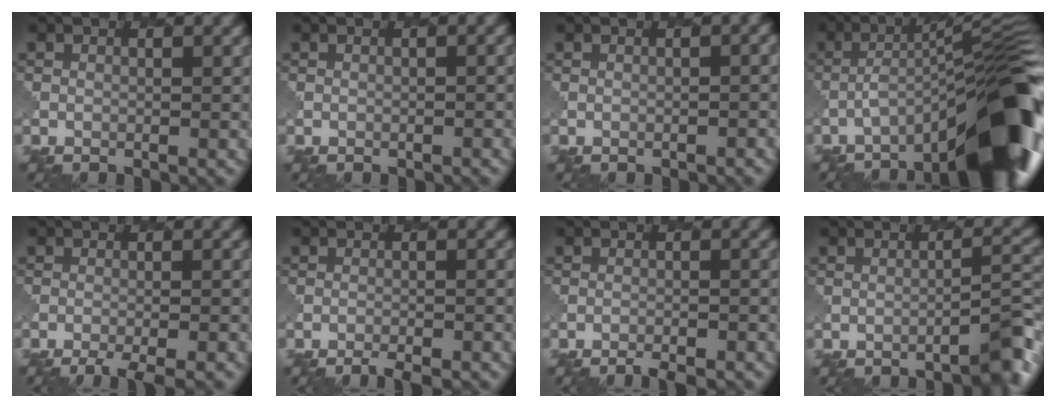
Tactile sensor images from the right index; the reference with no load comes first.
{"total": 0.9, "force": [-0.7, 0.2, 0.4], "torque": [0.000, 0.000, -0.009]}
{"total": 1.6, "force": [-0.9, 0.5, 1.2], "torque": [-0.009, 0.002, -0.012]}
{"total": 14.1, "force": [-8.1, 2.9, 11.1], "torque": [-0.164, 0.017, -0.123]}
{"total": 4.3, "force": [-3.4, 0.7, 2.6], "torque": [-0.032, -0.007, -0.054]}
{"total": 2.9, "force": [-2.6, 0.6, 1.2], "torque": [-0.013, -0.002, -0.039]}
{"total": 2.9, "force": [-2.6, 0.5, 1.1], "torque": [-0.011, -0.001, -0.038]}
{"total": 3.7, "force": [-2.6, 0.4, 2.5], "torque": [-0.025, 0.014, -0.040]}